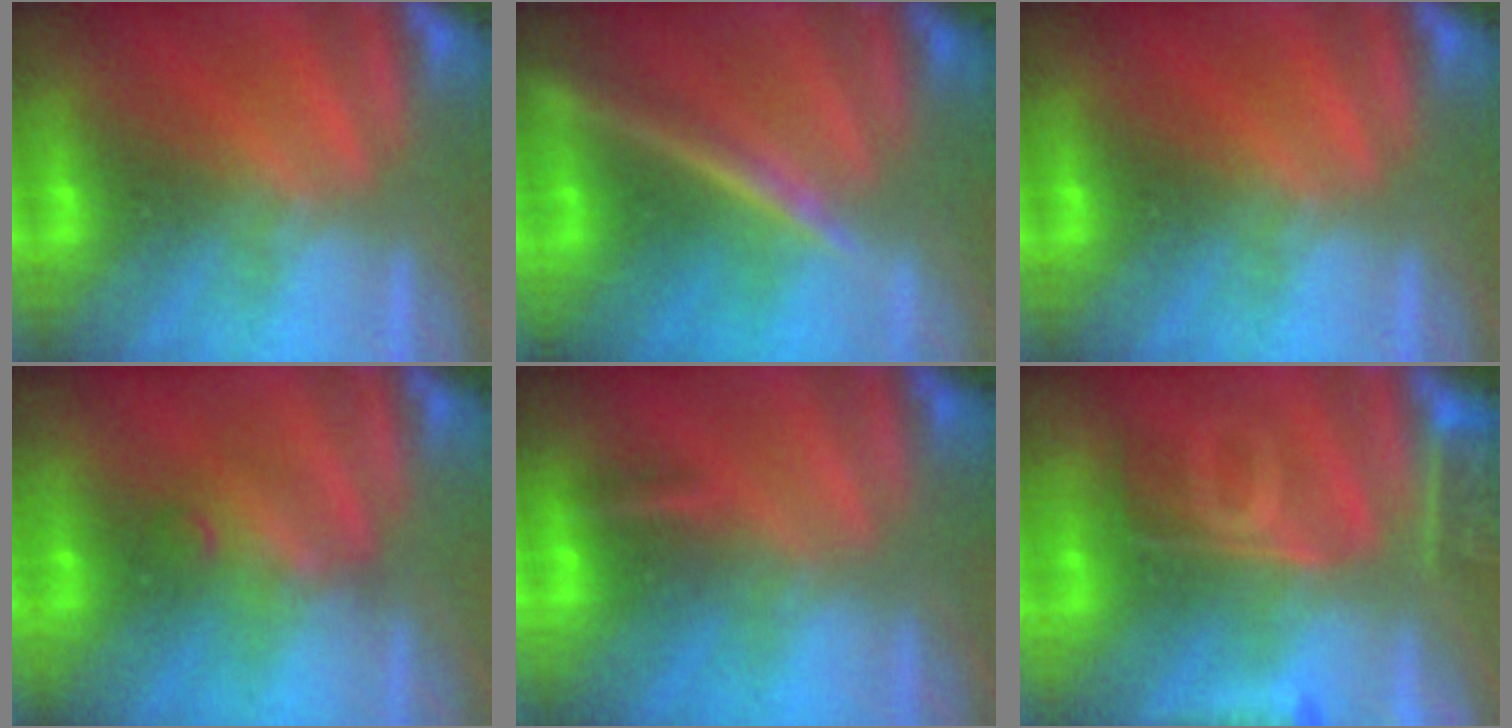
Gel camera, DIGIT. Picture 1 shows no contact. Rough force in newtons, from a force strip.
{"total": 4.8}
{"total": 0.0}
{"total": 2.4}
{"total": 8.6}
{"total": 7.5}